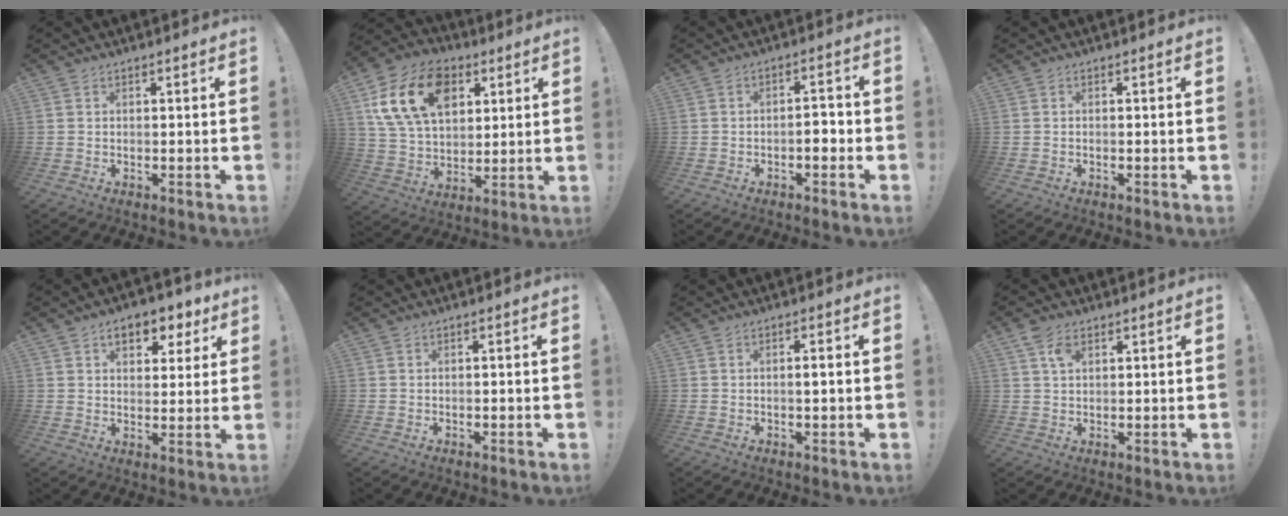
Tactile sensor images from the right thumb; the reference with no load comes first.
{"total": 20.4, "force": [7.9, 13.9, 12.7], "torque": [-0.224, -0.022, 0.144]}
{"total": 4.5, "force": [-1.8, 2.0, 3.6], "torque": [-0.051, 0.005, -0.033]}
{"total": 0.0}
{"total": 8.9, "force": [4.6, 5.3, 5.5], "torque": [-0.069, -0.020, 0.080]}
{"total": 0.6, "force": [0.1, 0.6, -0.3], "torque": [0.007, 0.003, 0.000]}
{"total": 1.5, "force": [-0.2, 0.1, 1.5], "torque": [-0.012, -0.004, -0.008]}
{"total": 4.5, "force": [2.4, 2.5, 2.9], "torque": [-0.049, -0.005, 0.043]}